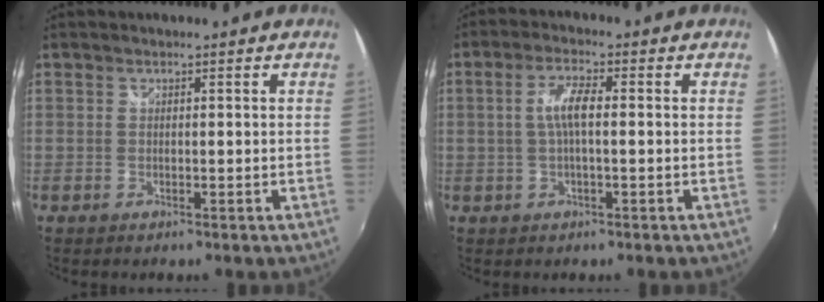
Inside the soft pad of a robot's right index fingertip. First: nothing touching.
{"total": 4.7, "force": [0.0, 1.0, 4.6], "torque": [-0.089, 0.007, 0.002]}